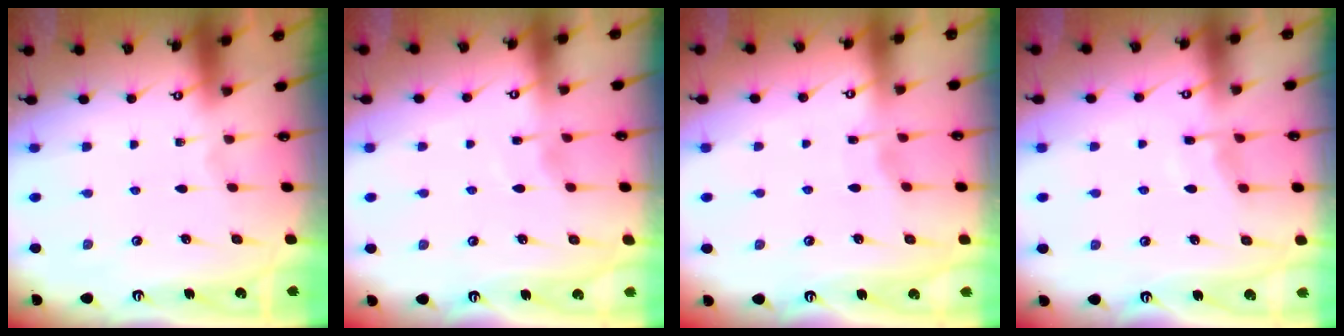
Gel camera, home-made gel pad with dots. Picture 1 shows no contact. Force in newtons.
{"total": 3.3, "press": 3.3, "slide": 0.4}
{"total": 2.8, "press": 2.8, "slide": 0.4}
{"total": 6.5, "press": 6.5, "slide": 0.6}